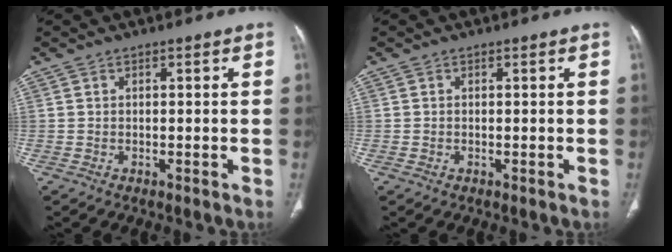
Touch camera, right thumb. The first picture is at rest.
{"total": 0.0}